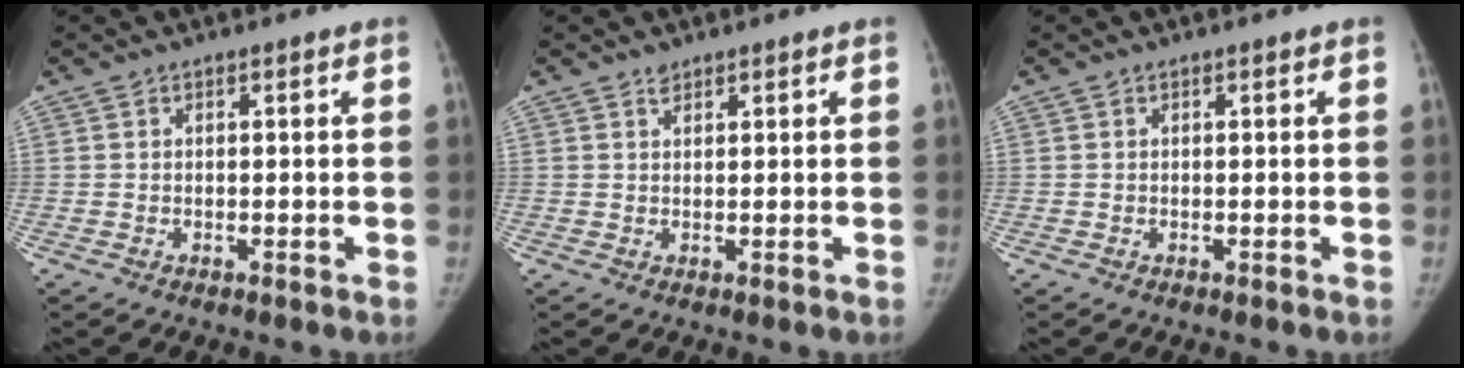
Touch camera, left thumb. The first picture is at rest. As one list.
[{"total": 1.0, "force": [0.8, 0.5, 0.2], "torque": [0.005, -0.006, 0.012]}, {"total": 0.0}]